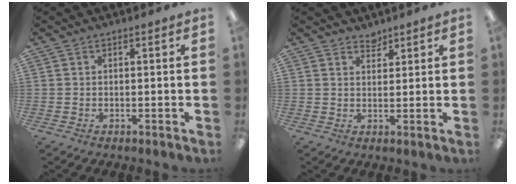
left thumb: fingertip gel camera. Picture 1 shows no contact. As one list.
[{"total": 2.4, "force": [2.3, 0.8, 0.0], "torque": [0.005, -0.014, 0.043]}]